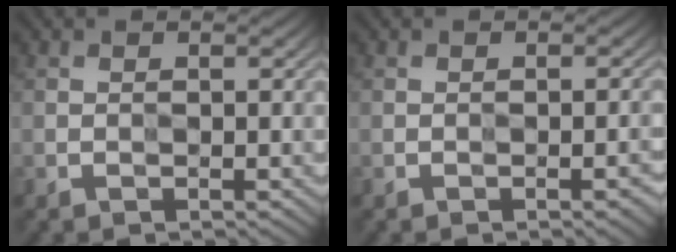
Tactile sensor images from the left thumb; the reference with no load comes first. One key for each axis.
{"total": 1.9, "fx": -1.0, "fy": 0.7, "fz": 1.5, "tx": -0.007, "ty": -0.004, "tz": -0.007}